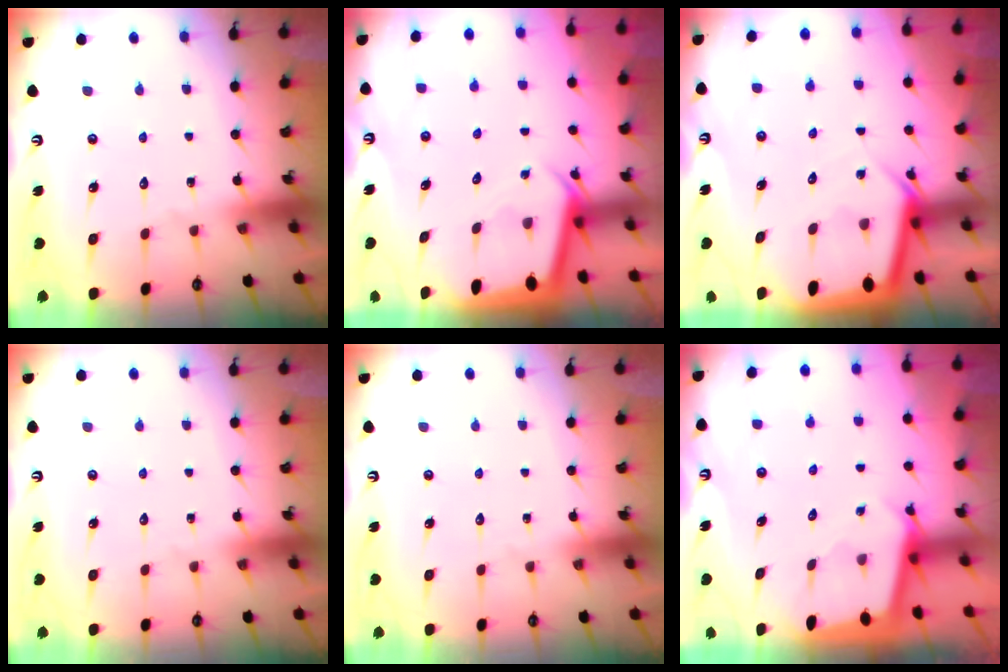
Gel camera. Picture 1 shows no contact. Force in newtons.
{"total": 2.7, "press": 2.7, "slide": 0.1}
{"total": 5.1, "press": 5.0, "slide": 0.3}
{"total": 0.0}
{"total": 0.0}
{"total": 2.4, "press": 2.4, "slide": 0.1}